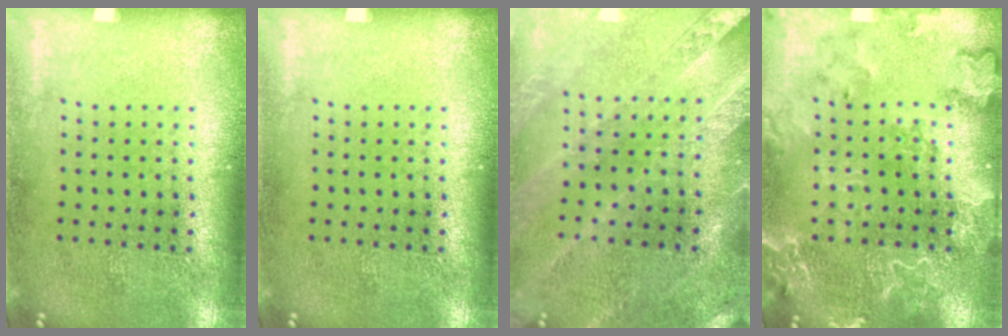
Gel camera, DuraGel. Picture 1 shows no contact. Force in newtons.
{"total": 0.0}
{"total": 0.8, "press": 0.8, "slide": 0.2}
{"total": 2.5, "press": 2.4, "slide": 0.8}